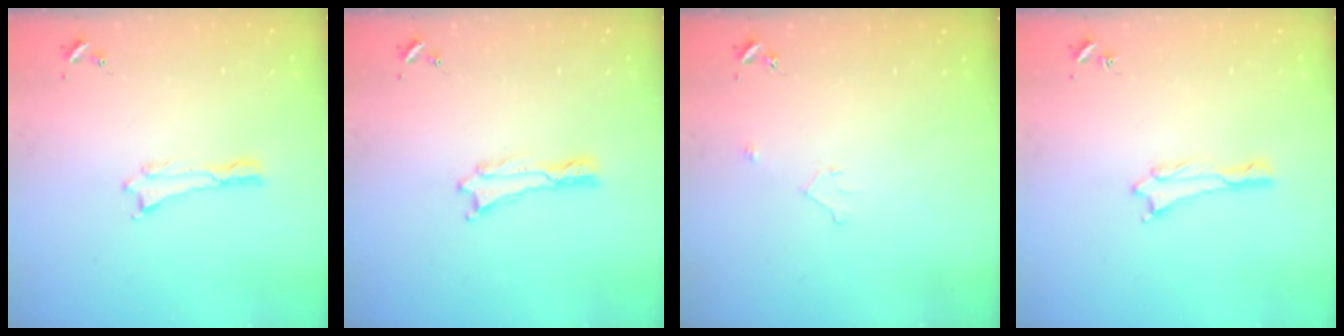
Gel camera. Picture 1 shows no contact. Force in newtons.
{"total": 0.0}
{"total": 1.8, "press": 1.7, "slide": 0.2}
{"total": 0.6, "press": 0.6, "slide": 0.1}